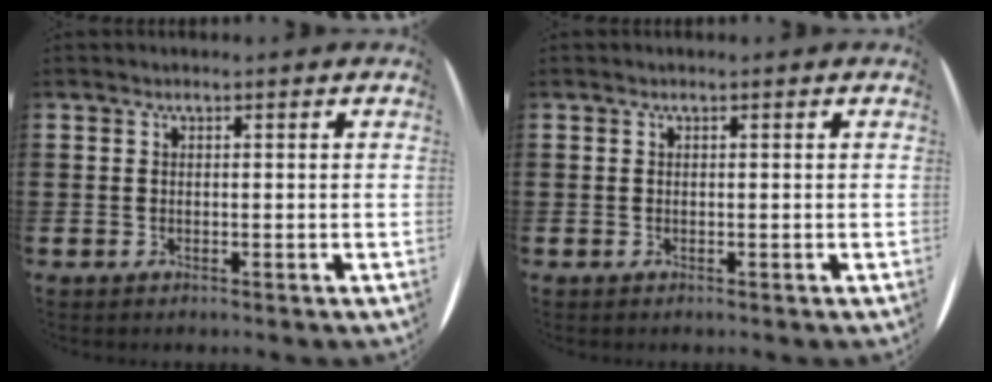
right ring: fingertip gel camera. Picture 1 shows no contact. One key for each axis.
{"total": 0.0}